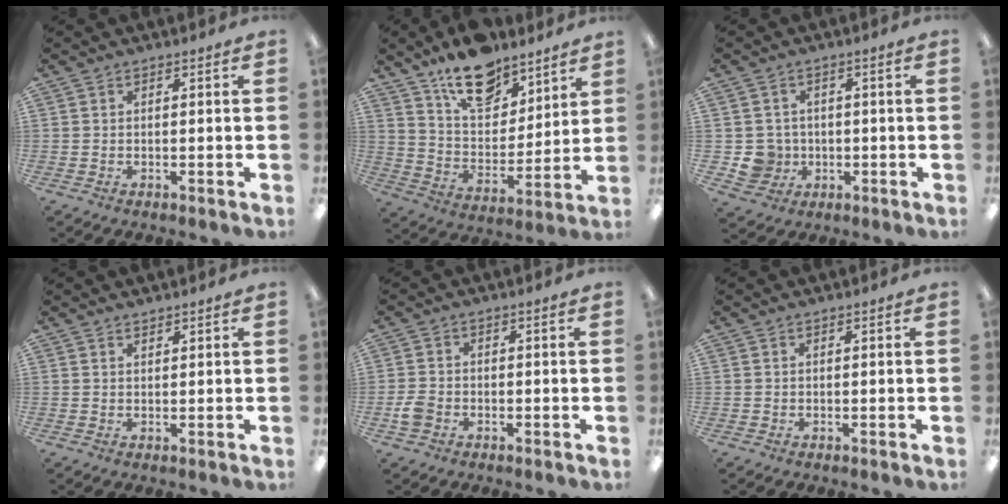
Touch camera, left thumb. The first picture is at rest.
{"total": 16.0, "force": [12.1, 8.0, 6.8], "torque": [-0.103, -0.077, 0.217]}
{"total": 5.8, "force": [-0.5, 5.6, 1.2], "torque": [-0.038, 0.010, -0.003]}
{"total": 1.1, "force": [1.1, 0.1, 0.0], "torque": [0.000, -0.002, 0.020]}
{"total": 3.1, "force": [-1.2, 2.3, 1.7], "torque": [-0.034, 0.006, -0.022]}
{"total": 0.0}